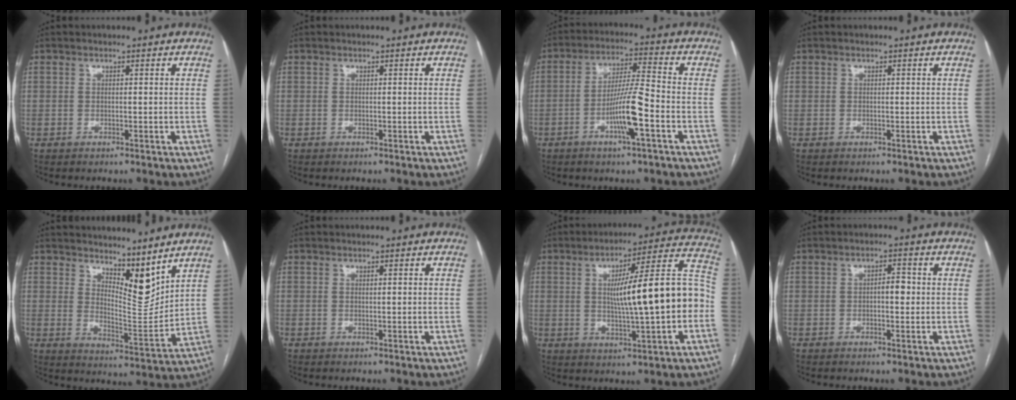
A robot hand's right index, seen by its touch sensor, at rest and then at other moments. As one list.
[{"total": 0.0}, {"total": 9.2, "force": [-3.4, 0.3, 8.5], "torque": [-0.162, 0.001, -0.063]}, {"total": 0.0}, {"total": 9.0, "force": [7.0, 2.5, 5.2], "torque": [-0.086, -0.018, 0.127]}, {"total": 0.7, "force": [0.2, 0.1, 0.7], "torque": [-0.014, 0.002, 0.001]}, {"total": 17.0, "force": [-0.8, 1.8, 16.9], "torque": [-0.248, 0.033, -0.011]}, {"total": 2.7, "force": [-0.1, 1.1, 2.4], "torque": [-0.036, 0.009, -0.004]}]